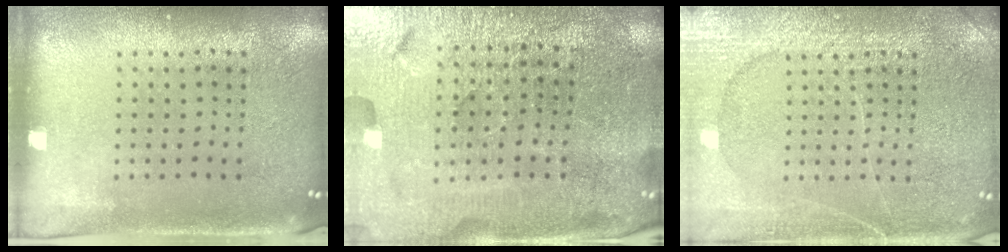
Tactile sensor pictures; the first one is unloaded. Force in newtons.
{"total": 4.4, "press": 4.2, "slide": 1.1}
{"total": 5.2, "press": 5.2, "slide": 0.8}